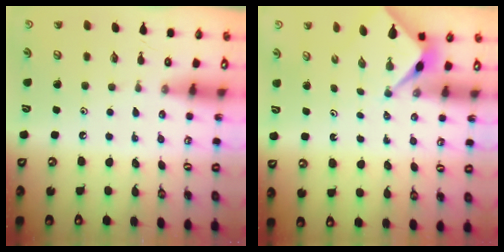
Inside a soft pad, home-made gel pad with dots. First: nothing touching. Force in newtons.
{"total": 2.5, "press": 2.5, "slide": 0.3}